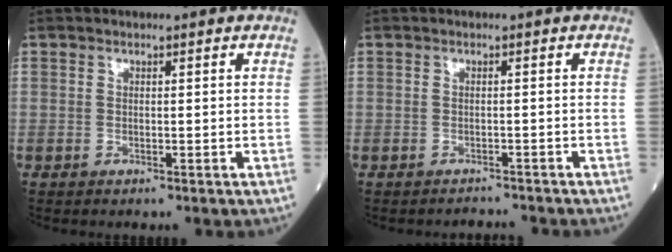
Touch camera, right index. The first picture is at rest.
{"total": 1.7, "force": [-1.7, -0.1, -0.3], "torque": [0.006, -0.006, -0.022]}